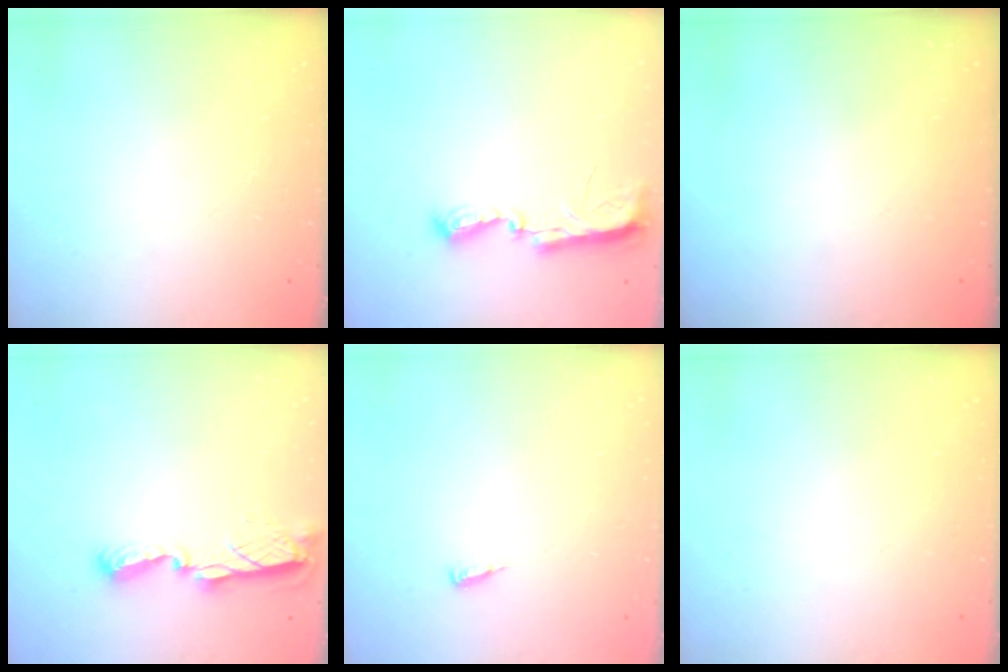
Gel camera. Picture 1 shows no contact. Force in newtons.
{"total": 7.7, "press": 7.7, "slide": 0.7}
{"total": 0.0}
{"total": 7.8, "press": 7.7, "slide": 0.3}
{"total": 4.9, "press": 4.9, "slide": 0.5}
{"total": 0.0}